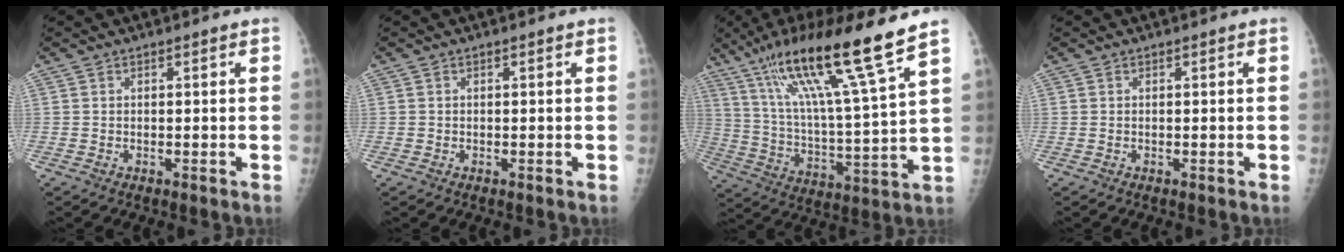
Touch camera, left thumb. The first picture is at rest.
{"total": 0.0}
{"total": 20.4, "force": [13.7, 0.6, 15.2], "torque": [-0.250, -0.055, 0.240]}
{"total": 0.0}